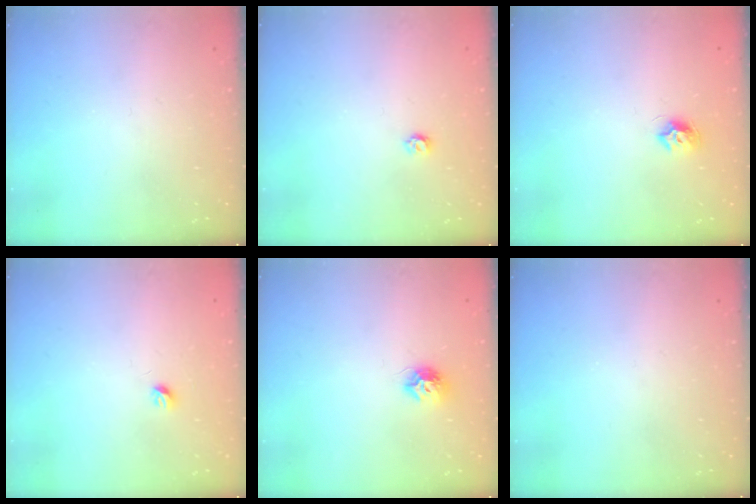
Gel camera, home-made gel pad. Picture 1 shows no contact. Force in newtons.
{"total": 3.2, "press": 3.2, "slide": 0.3}
{"total": 7.1, "press": 7.1, "slide": 0.5}
{"total": 3.6, "press": 3.5, "slide": 0.6}
{"total": 7.5, "press": 7.5, "slide": 0.7}
{"total": 0.0}